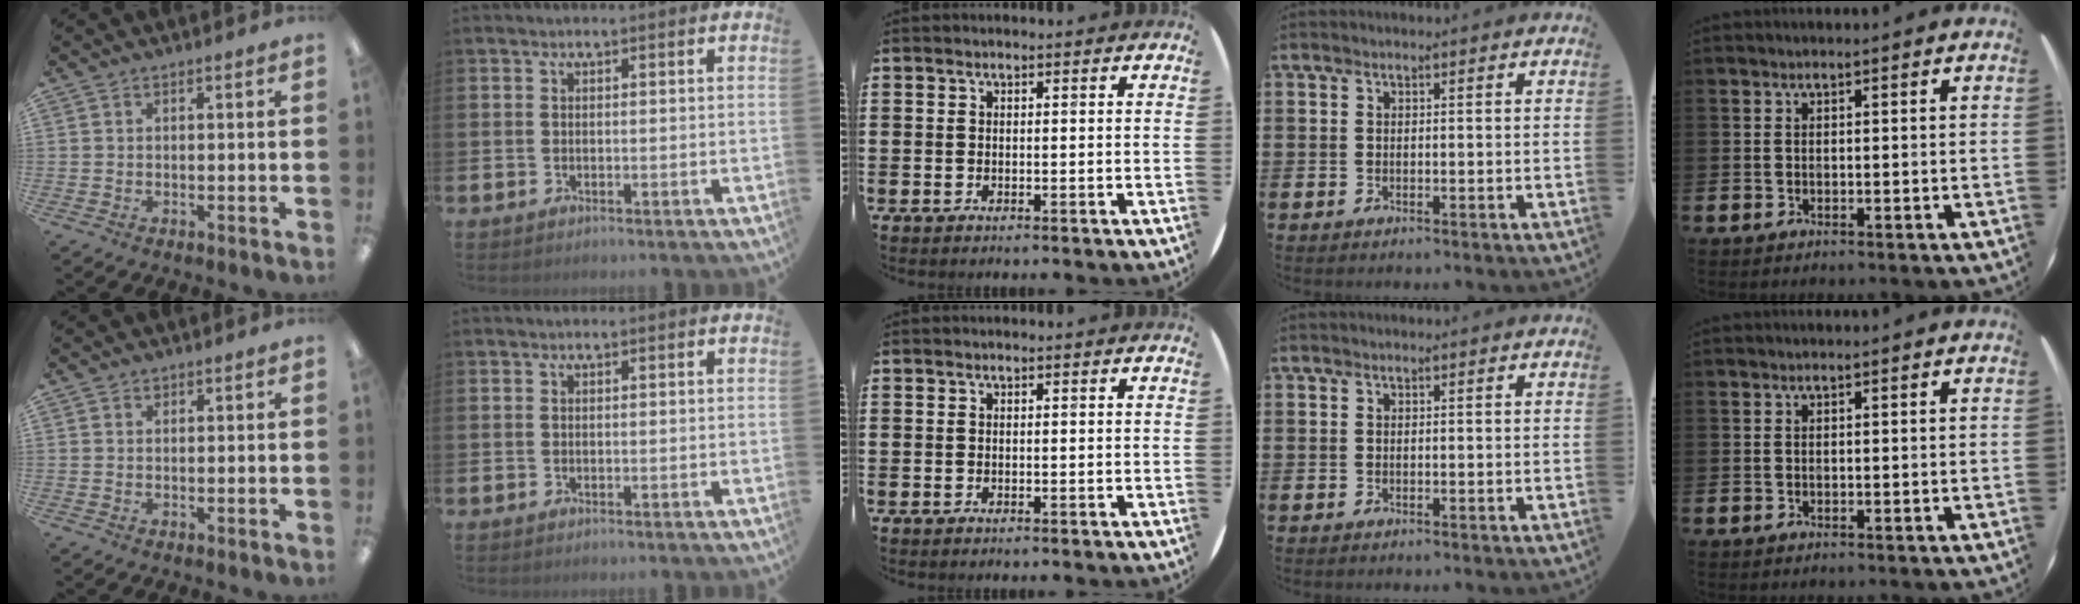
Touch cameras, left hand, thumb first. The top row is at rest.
{"thumb": {"total": 0.5, "force": [0.4, 0.3, 0.1], "torque": [-0.002, 0.001, 0.008]}}